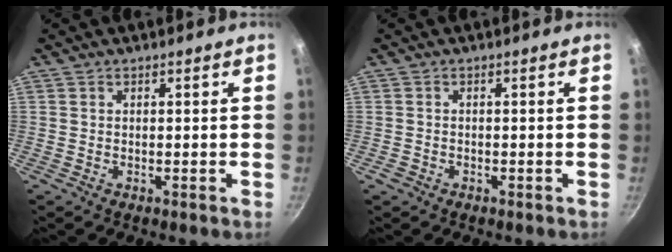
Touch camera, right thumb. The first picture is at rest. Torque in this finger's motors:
{"motor_torque": [0.21, 0.03, -0.18, -0.08, -0.01]}